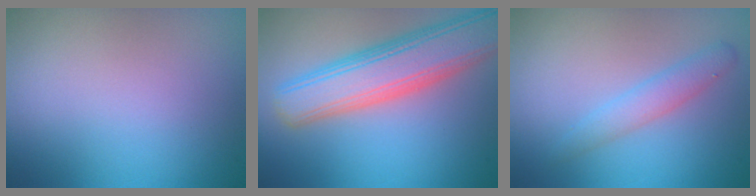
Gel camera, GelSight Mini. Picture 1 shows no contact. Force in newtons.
{"total": 8.0, "press": 8.0, "slide": 0.4}
{"total": 1.3, "press": 1.3, "slide": 0.2}